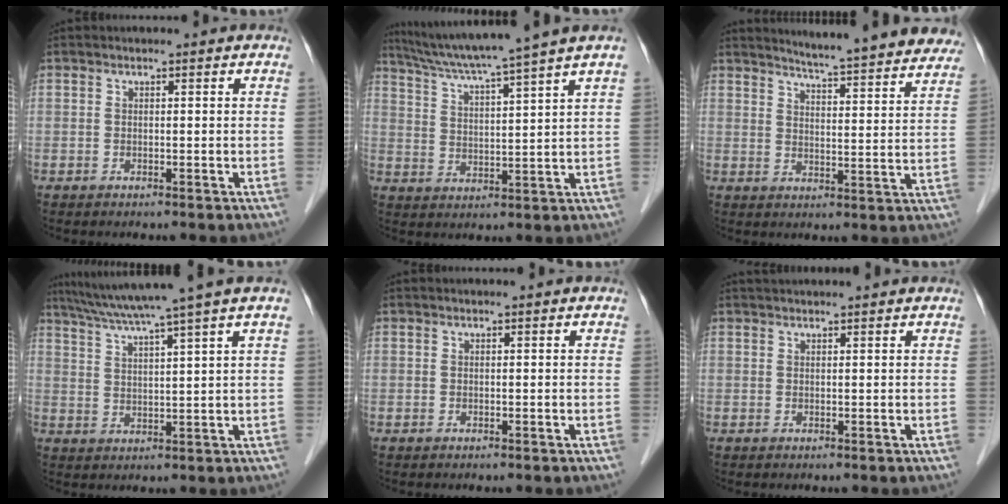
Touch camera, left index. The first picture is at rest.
{"total": 12.6, "force": [10.5, -2.6, 6.5], "torque": [-0.112, -0.004, 0.166]}
{"total": 19.9, "force": [18.5, 1.1, 7.1], "torque": [-0.094, -0.046, 0.222]}
{"total": 10.8, "force": [7.9, -2.0, 7.1], "torque": [-0.119, 0.017, 0.118]}
{"total": 0.0}
{"total": 3.6, "force": [3.4, -0.2, 1.2], "torque": [-0.009, 0.028, 0.046]}